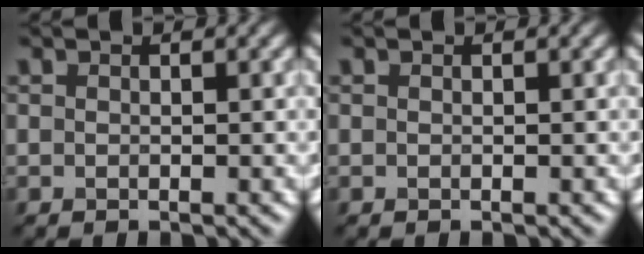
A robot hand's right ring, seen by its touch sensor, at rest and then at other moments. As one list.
[{"total": 0.0}]